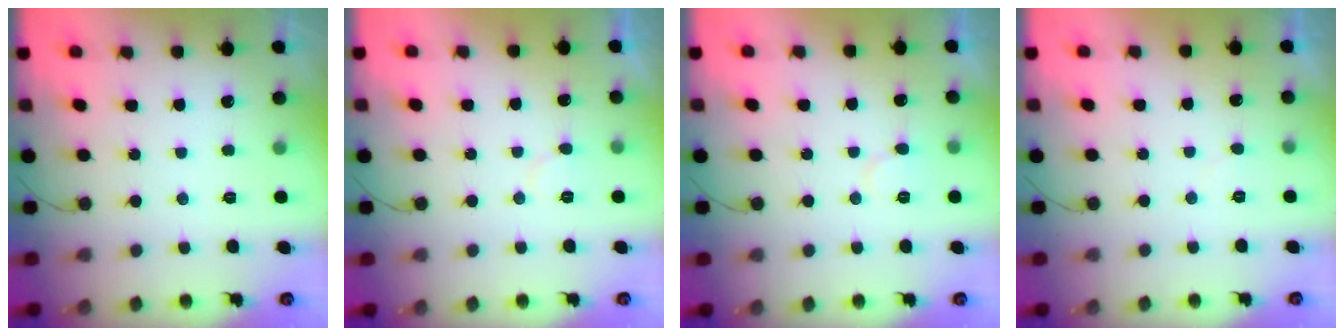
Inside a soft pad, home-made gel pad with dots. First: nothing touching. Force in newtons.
{"total": 4.2, "press": 4.2, "slide": 0.3}
{"total": 6.1, "press": 6.1, "slide": 0.5}
{"total": 2.3, "press": 2.3, "slide": 0.2}